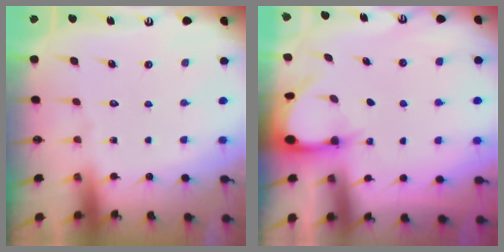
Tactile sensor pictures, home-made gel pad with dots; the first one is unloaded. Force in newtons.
{"total": 3.3, "press": 3.2, "slide": 0.2}